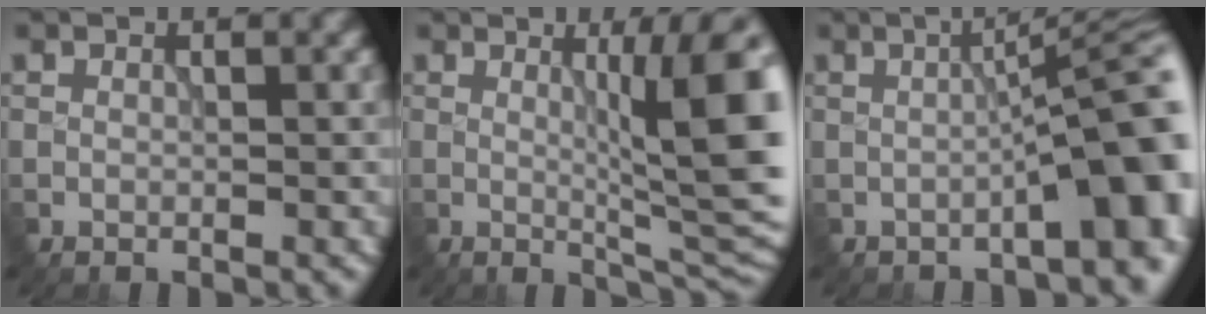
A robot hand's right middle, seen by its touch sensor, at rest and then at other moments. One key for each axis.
{"total": 9.8, "fx": 1.5, "fy": 2.1, "fz": 9.4, "tx": -0.116, "ty": -0.003, "tz": 0.029}
{"total": 10.3, "fx": -1.7, "fy": 2.8, "fz": 9.8, "tx": -0.098, "ty": 0.014, "tz": -0.026}